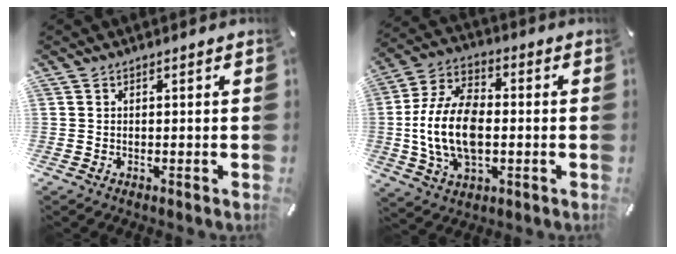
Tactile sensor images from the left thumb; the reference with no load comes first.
{"total": 15.9, "force": [-1.8, 10.3, 12.1], "torque": [-0.267, 0.005, -0.030]}